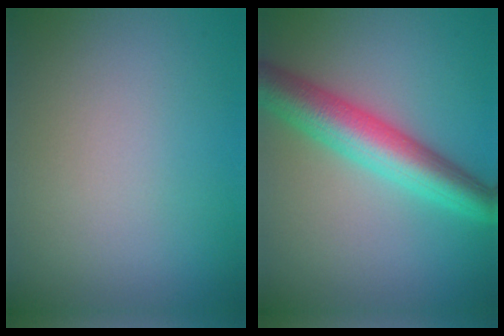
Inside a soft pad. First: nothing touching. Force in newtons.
{"total": 6.5, "press": 6.5, "slide": 0.2}